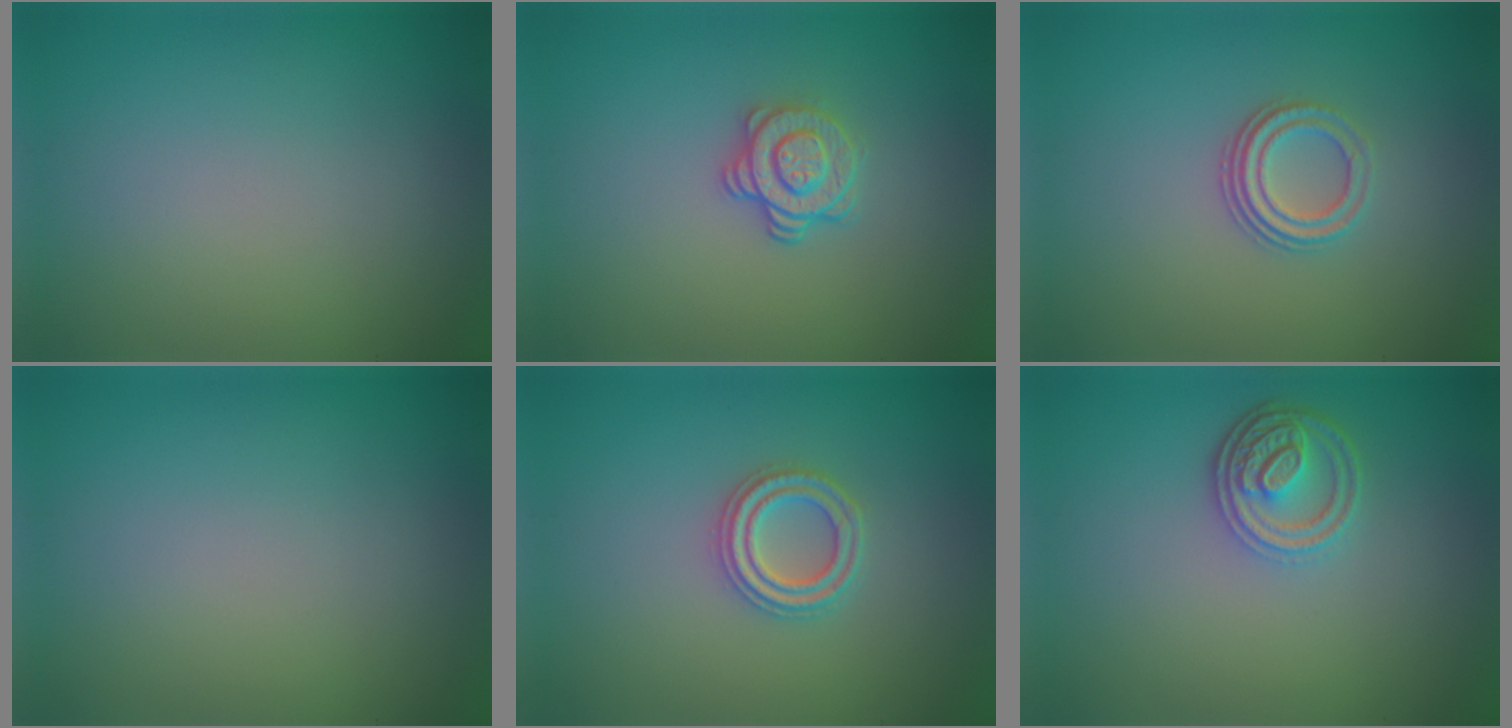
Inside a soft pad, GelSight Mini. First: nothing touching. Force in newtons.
{"total": 3.0, "press": 2.6, "slide": 1.4}
{"total": 3.0, "press": 2.3, "slide": 1.9}
{"total": 0.0}
{"total": 2.7, "press": 2.6, "slide": 0.7}
{"total": 3.8, "press": 3.2, "slide": 2.0}